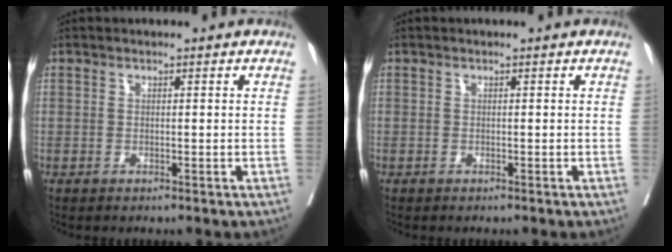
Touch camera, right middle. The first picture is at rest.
{"total": 0.0}